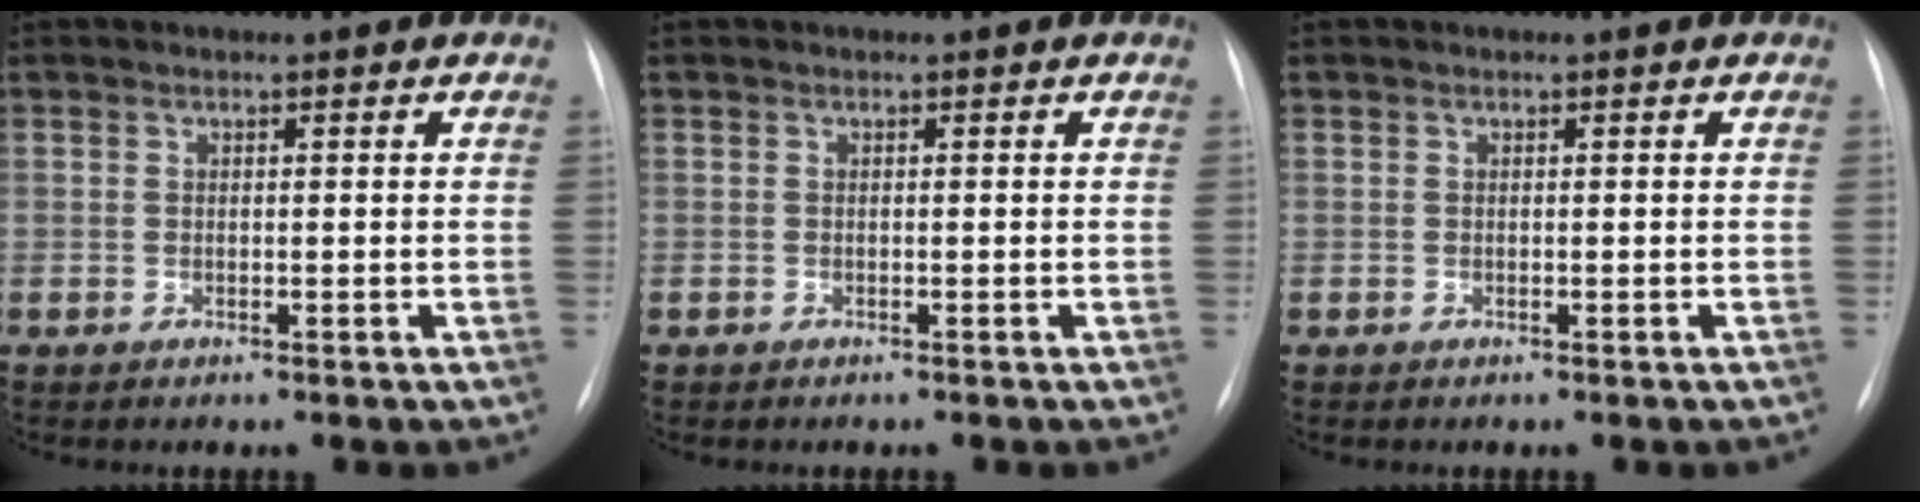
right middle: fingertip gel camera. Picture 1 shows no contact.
{"total": 0.0}
{"total": 0.0}